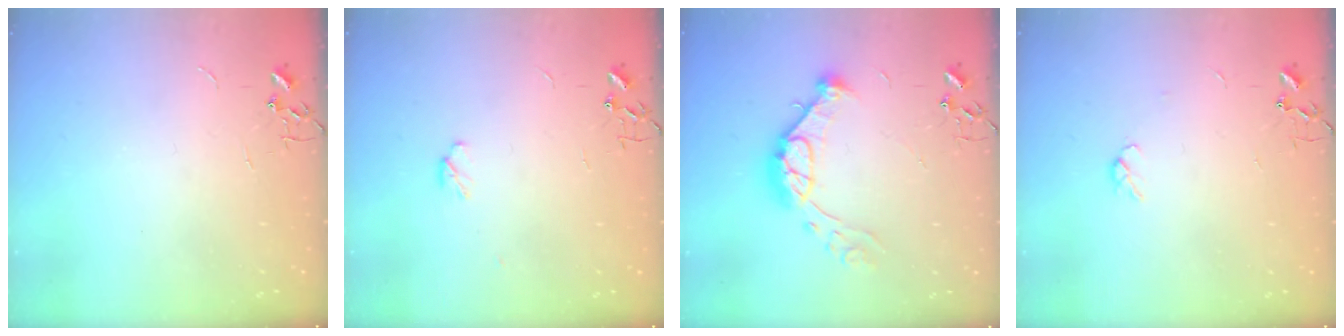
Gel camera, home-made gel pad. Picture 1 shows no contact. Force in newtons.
{"total": 3.8, "press": 3.7, "slide": 0.9}
{"total": 14.3, "press": 14.2, "slide": 1.1}
{"total": 3.6, "press": 3.5, "slide": 0.6}